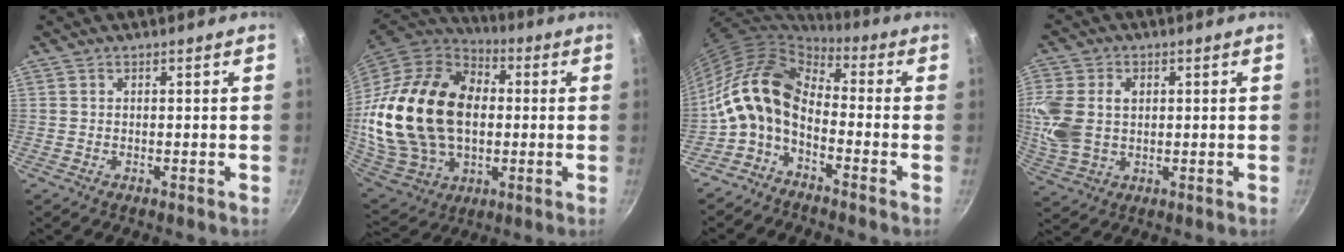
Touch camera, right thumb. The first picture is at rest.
{"total": 30.6, "force": [1.8, 21.0, 22.2], "torque": [-0.423, 0.017, 0.046]}
{"total": 10.6, "force": [-2.5, 7.9, 6.5], "torque": [-0.103, 0.043, -0.065]}
{"total": 11.7, "force": [1.5, 8.5, 7.9], "torque": [-0.169, -0.002, 0.029]}